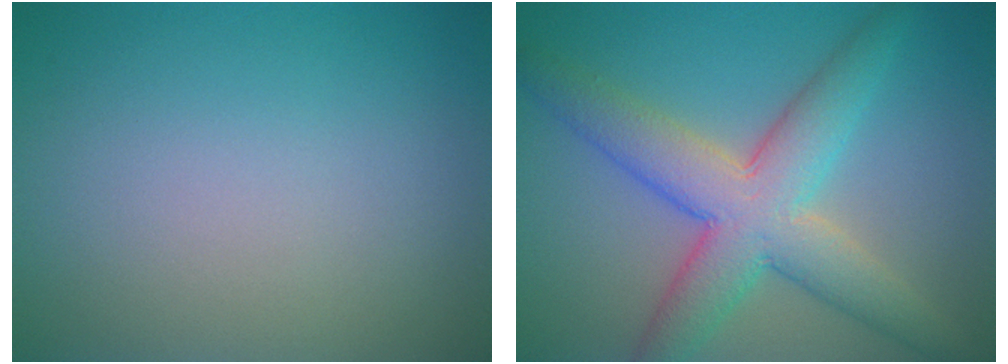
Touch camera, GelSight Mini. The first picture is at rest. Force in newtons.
{"total": 7.5, "press": 7.5, "slide": 0.2}